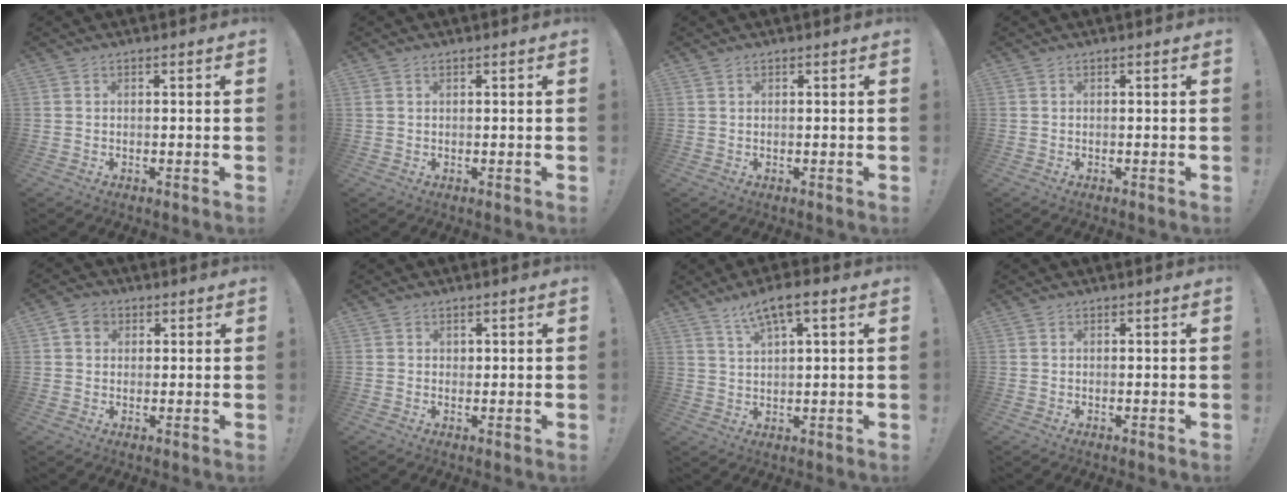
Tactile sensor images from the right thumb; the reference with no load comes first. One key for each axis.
{"total": 0.7, "fx": 0.5, "fy": 0.3, "fz": 0.5, "tx": -0.012, "ty": 0.002, "tz": 0.009}
{"total": 0.5, "fx": 0.4, "fy": 0.0, "fz": 0.3, "tx": 0.000, "ty": -0.003, "tz": 0.007}
{"total": 0.0}
{"total": 4.3, "fx": 1.6, "fy": 3.5, "fz": 1.8, "tx": -0.029, "ty": 0.002, "tz": 0.030}
{"total": 1.0, "fx": 0.6, "fy": 0.8, "fz": 0.0, "tx": 0.007, "ty": -0.002, "tz": 0.010}
{"total": 7.0, "fx": 3.8, "fy": 1.4, "fz": 5.7, "tx": -0.097, "ty": -0.018, "tz": 0.065}
{"total": 0.0}